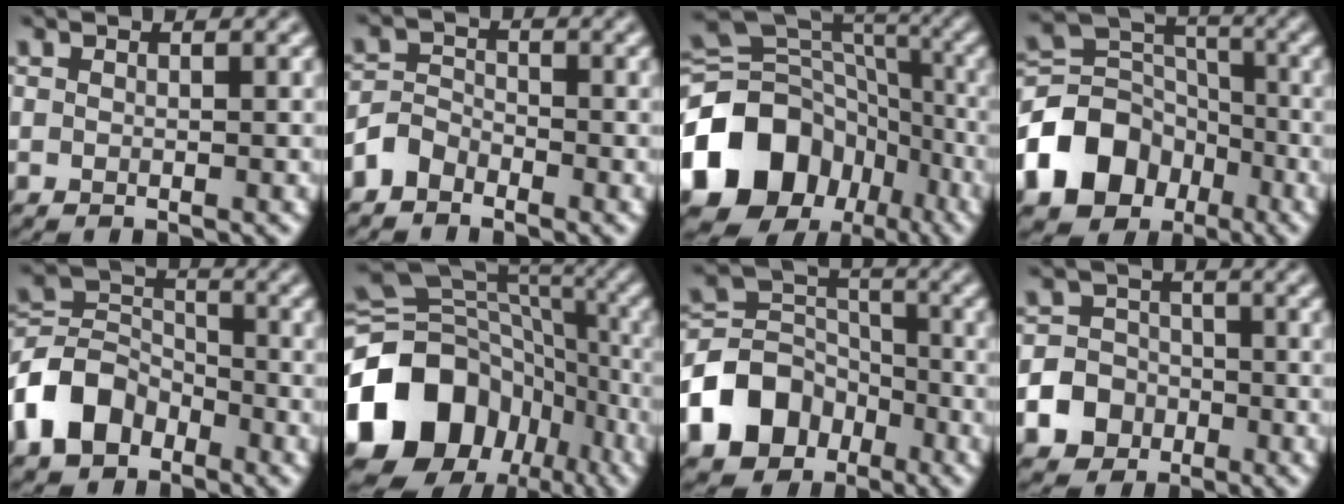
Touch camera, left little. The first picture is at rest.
{"total": 2.3, "force": [-1.8, 1.3, 0.5], "torque": [-0.009, 0.012, -0.043]}
{"total": 14.6, "force": [-6.1, 11.4, 6.8], "torque": [-0.156, 0.011, -0.123]}
{"total": 10.8, "force": [-5.1, 8.2, 4.8], "torque": [-0.110, 0.010, -0.107]}
{"total": 6.3, "force": [-3.5, 4.4, 2.9], "torque": [-0.057, 0.007, -0.084]}
{"total": 16.9, "force": [-7.2, 13.0, 8.1], "torque": [-0.190, 0.007, -0.136]}
{"total": 9.2, "force": [-4.8, 6.9, 3.6], "torque": [-0.070, 0.004, -0.105]}
{"total": 6.9, "force": [-3.2, 5.9, 1.3], "torque": [-0.021, -0.008, -0.074]}